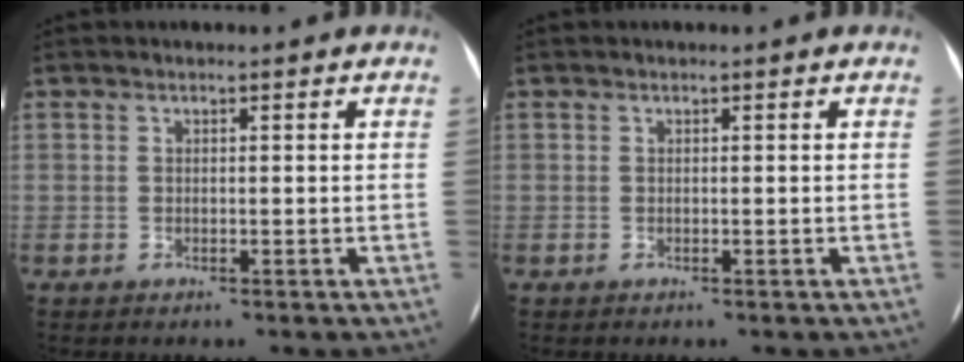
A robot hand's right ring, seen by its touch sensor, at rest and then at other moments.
{"total": 0.0}